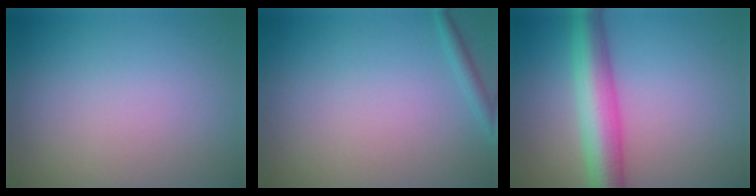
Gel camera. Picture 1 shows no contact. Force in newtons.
{"total": 1.2, "press": 1.1, "slide": 0.1}
{"total": 6.4, "press": 6.4, "slide": 0.2}